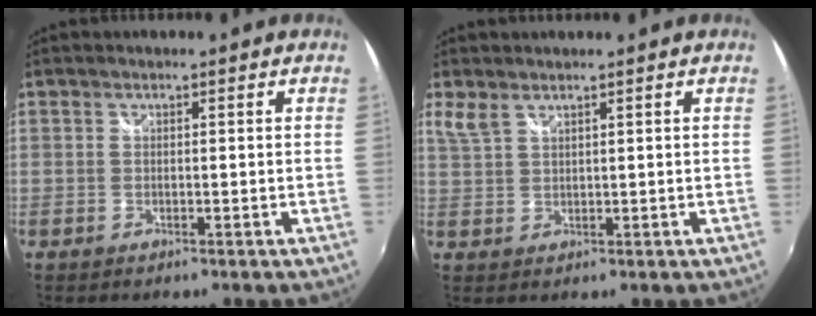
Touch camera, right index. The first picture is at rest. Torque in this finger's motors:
{"motor_torque": [0.04, 0.05, 0.11, 0.02]}